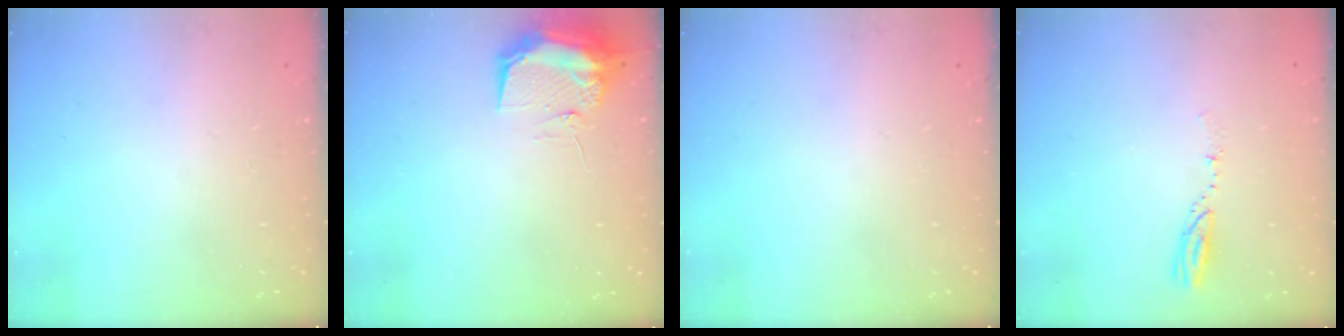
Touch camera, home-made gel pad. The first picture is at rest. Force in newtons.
{"total": 11.1, "press": 11.0, "slide": 1.2}
{"total": 0.0}
{"total": 3.9, "press": 3.9, "slide": 0.3}